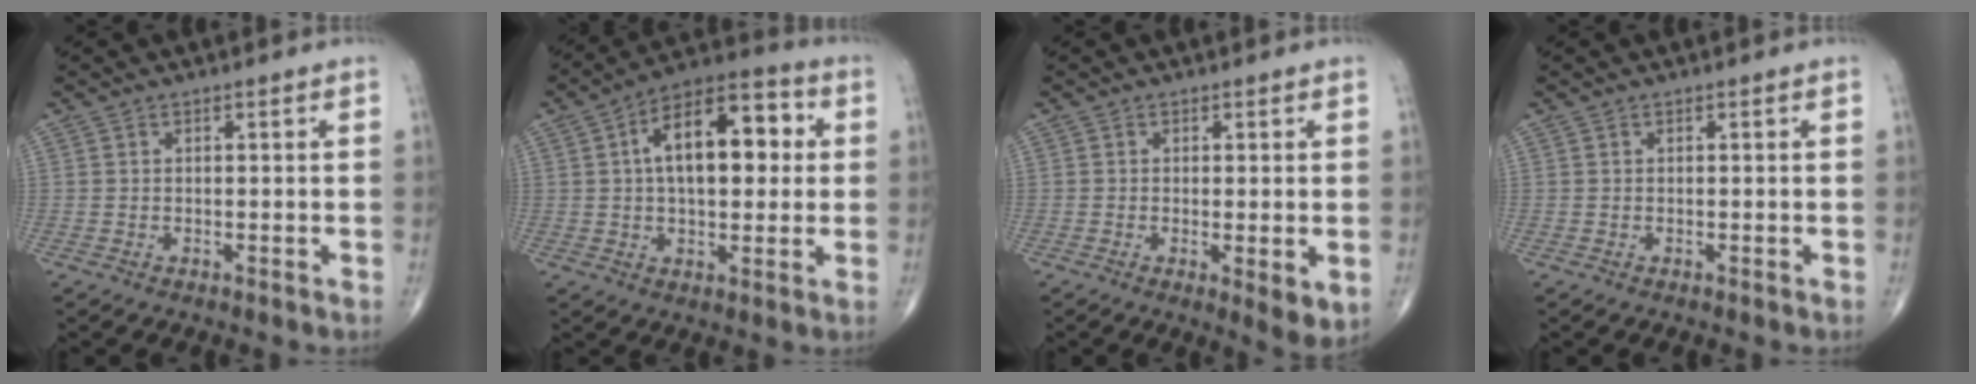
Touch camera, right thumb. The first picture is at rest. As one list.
[{"total": 16.6, "force": [2.9, 8.6, 13.9], "torque": [-0.194, 0.027, 0.038]}, {"total": 5.0, "force": [-0.8, 1.3, 4.7], "torque": [-0.075, -0.017, -0.013]}, {"total": 0.0}]